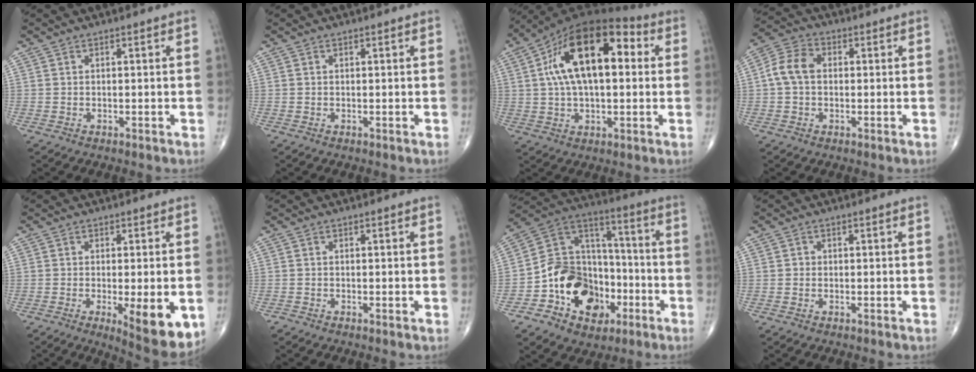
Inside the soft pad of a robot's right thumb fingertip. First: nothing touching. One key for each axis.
{"total": 0.0}
{"total": 19.8, "fx": 4.0, "fy": 10.1, "fz": 16.5, "tx": -0.270, "ty": 0.028, "tz": 0.055}
{"total": 6.9, "fx": 0.3, "fy": 5.0, "fz": 4.7, "tx": -0.089, "ty": 0.022, "tz": -0.003}
{"total": 10.6, "fx": -2.9, "fy": 3.0, "fz": 9.7, "tx": -0.131, "ty": -0.023, "tz": -0.035}
{"total": 0.5, "fx": -0.3, "fy": 0.2, "fz": 0.4, "tx": -0.008, "ty": -0.003, "tz": -0.010}
{"total": 19.0, "fx": -6.9, "fy": 14.3, "fz": 10.4, "tx": -0.125, "ty": 0.078, "tz": -0.111}
{"total": 0.7, "fx": -0.1, "fy": 0.7, "fz": 0.2, "tx": 0.002, "ty": 0.003, "tz": -0.003}